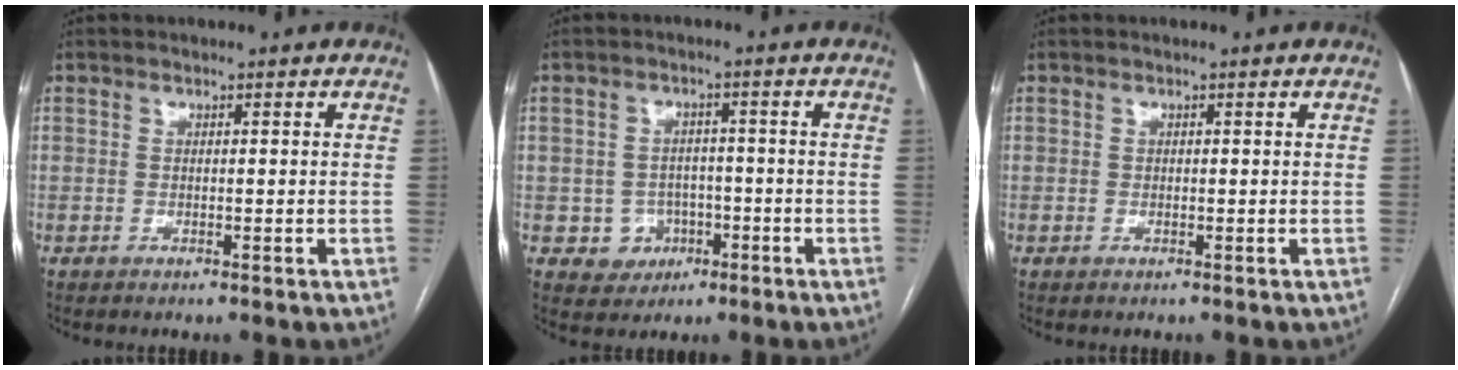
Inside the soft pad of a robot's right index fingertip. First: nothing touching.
{"total": 4.7, "force": [-1.6, 4.4, 0.5], "torque": [0.003, 0.013, -0.015]}
{"total": 0.0}